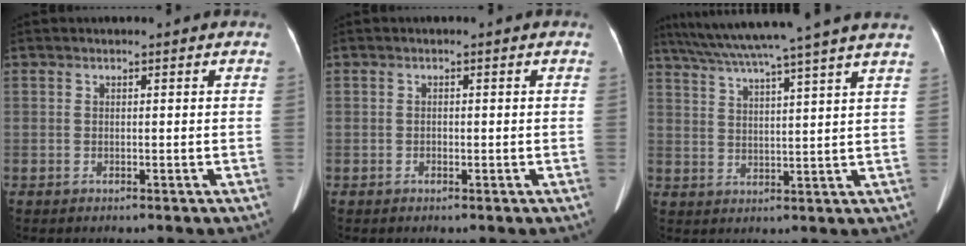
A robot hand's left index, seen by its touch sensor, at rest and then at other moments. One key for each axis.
{"total": 0.6, "fx": -0.3, "fy": 0.3, "fz": 0.4, "tx": -0.009, "ty": -0.001, "tz": -0.004}
{"total": 17.8, "fx": 15.0, "fy": -1.9, "fz": 9.3, "tx": -0.165, "ty": 0.009, "tz": 0.207}